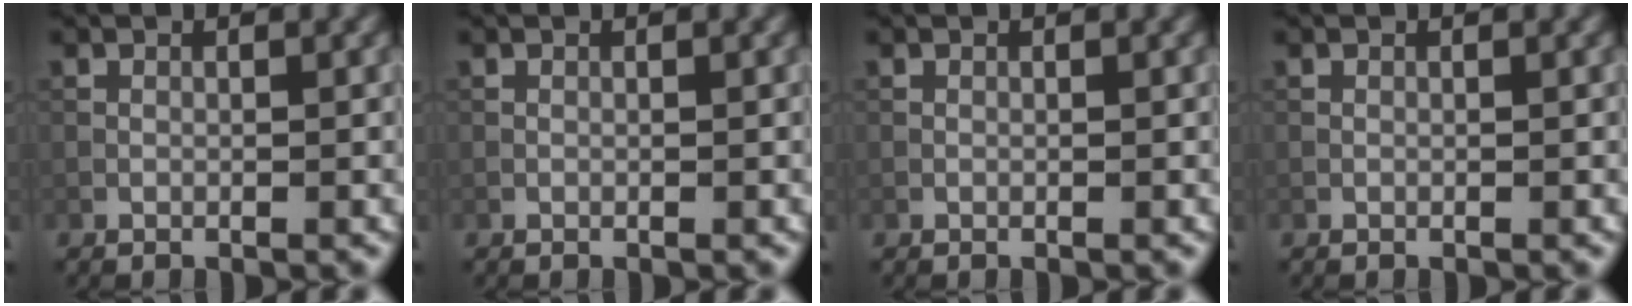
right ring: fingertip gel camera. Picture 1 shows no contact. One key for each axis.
{"total": 0.0}
{"total": 0.0}
{"total": 0.0}